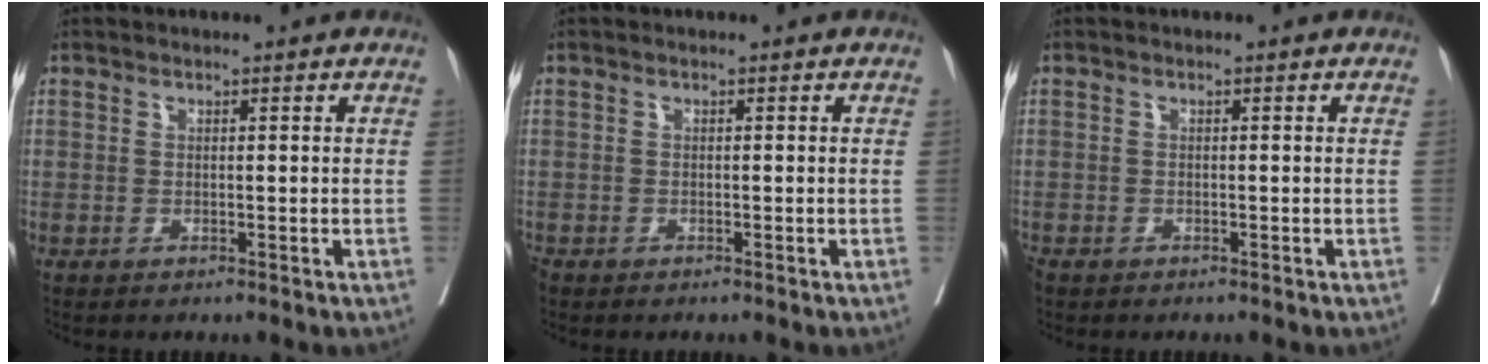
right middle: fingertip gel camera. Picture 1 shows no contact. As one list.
[{"total": 1.3, "force": [-1.0, 0.8, 0.3], "torque": [-0.012, -0.002, -0.019]}, {"total": 1.3, "force": [-1.0, 0.8, 0.3], "torque": [-0.011, -0.002, -0.018]}]